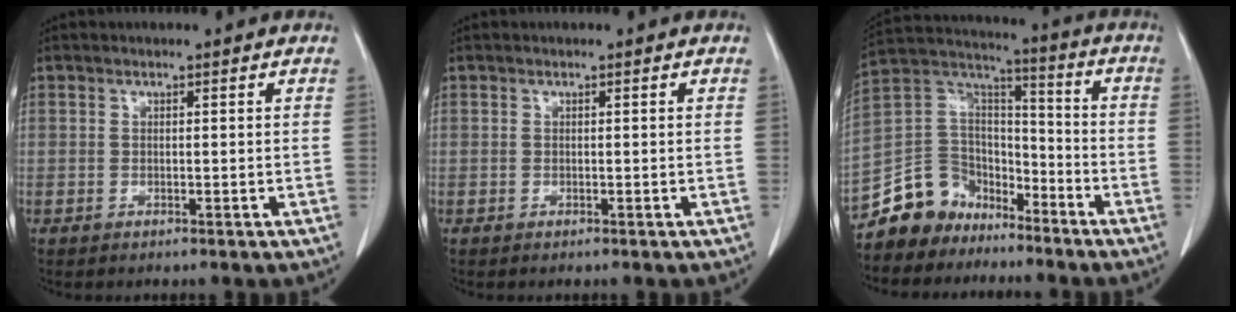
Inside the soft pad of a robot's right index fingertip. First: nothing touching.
{"total": 0.0}
{"total": 11.3, "force": [-8.7, 7.2, 1.2], "torque": [-0.034, 0.070, -0.161]}